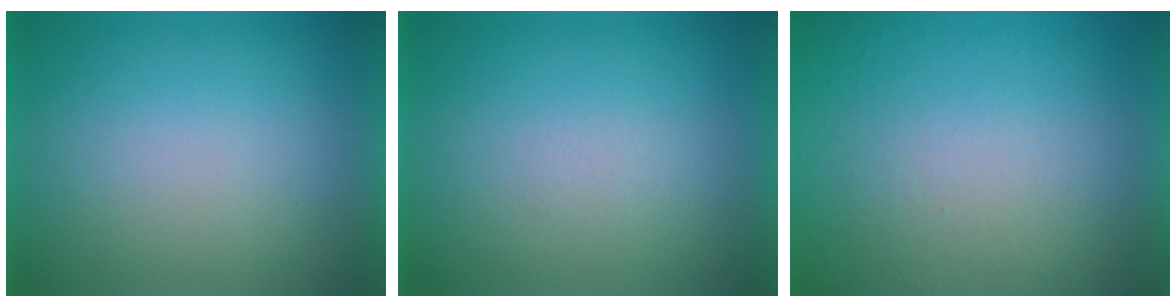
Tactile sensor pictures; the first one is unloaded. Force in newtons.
{"total": 1.4}
{"total": 7.8}